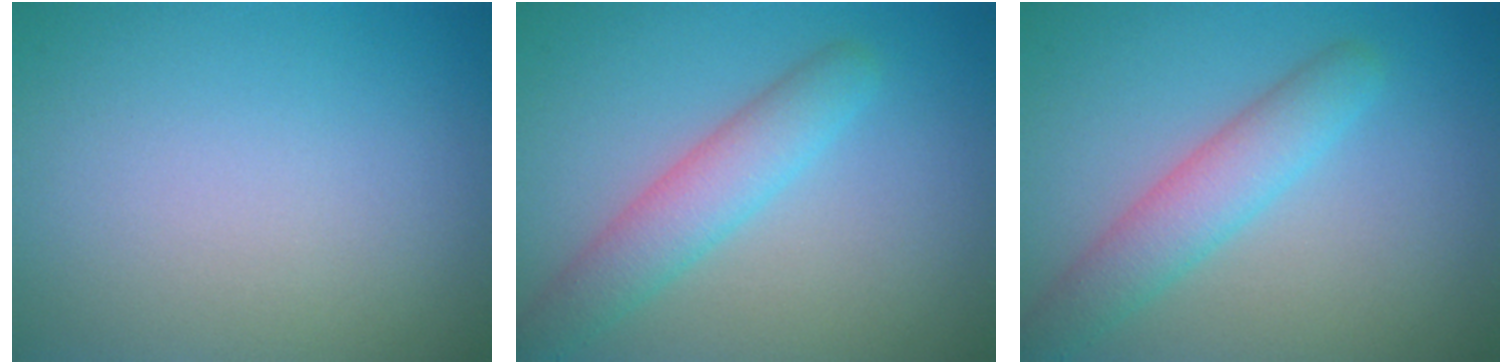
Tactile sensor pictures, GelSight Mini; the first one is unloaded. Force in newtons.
{"total": 3.9, "press": 3.9, "slide": 0.2}
{"total": 3.9, "press": 3.9, "slide": 0.2}